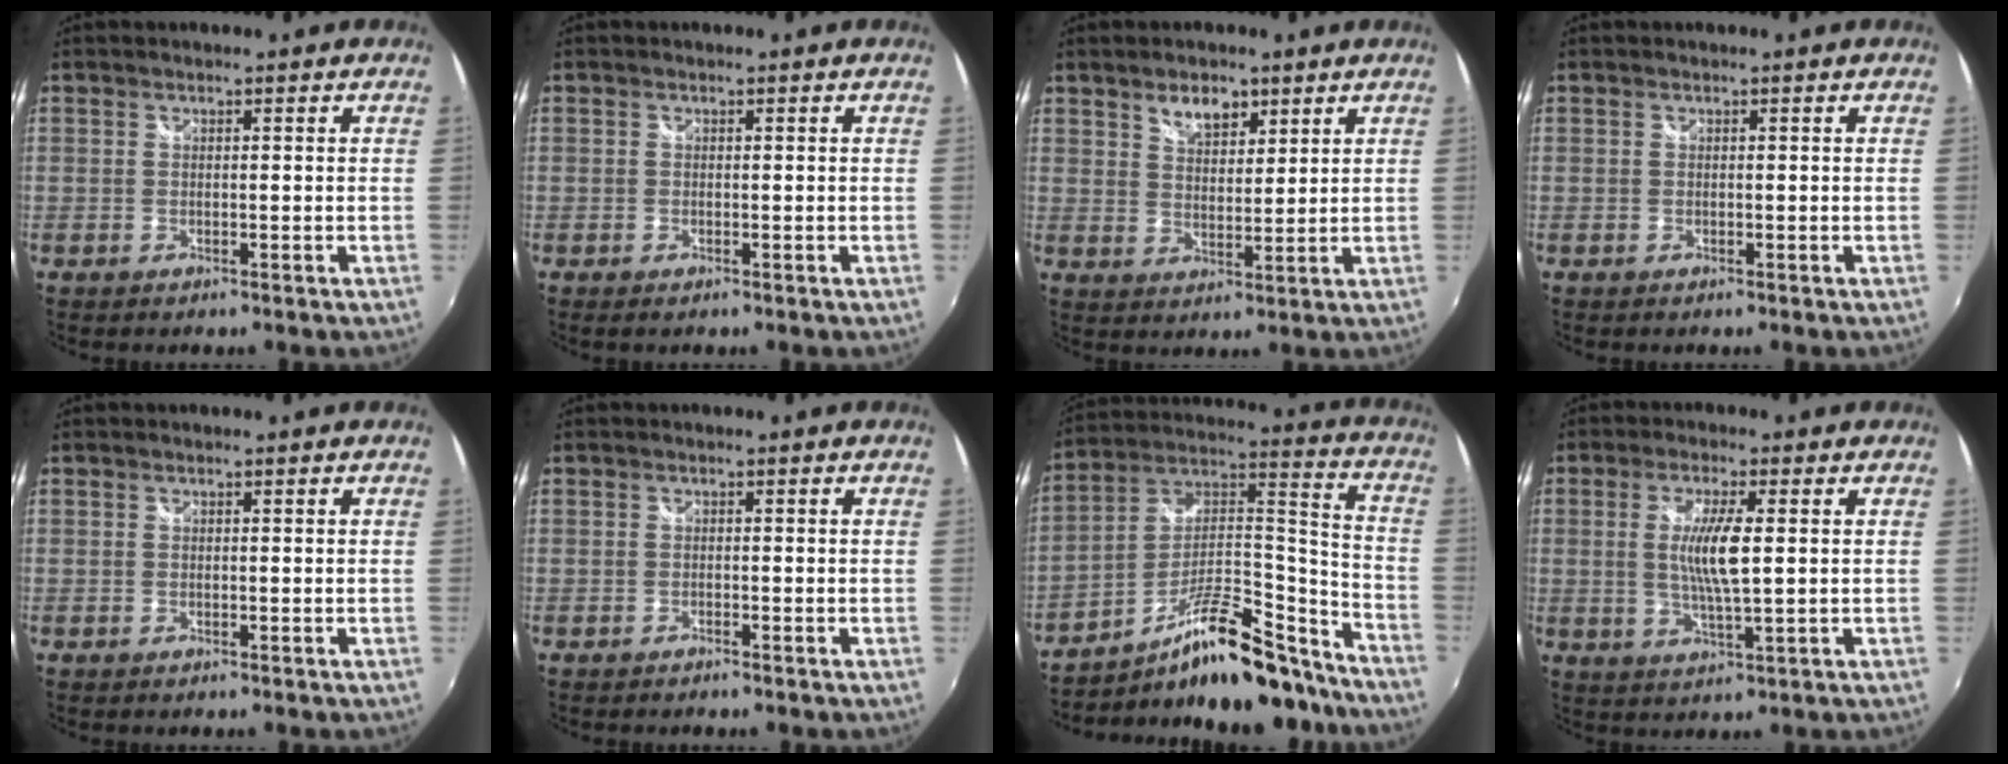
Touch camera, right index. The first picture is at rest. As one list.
[{"total": 0.0}, {"total": 5.7, "force": [3.7, 3.0, 3.1], "torque": [-0.042, 0.006, 0.066]}, {"total": 0.0}, {"total": 0.0}, {"total": 0.8, "force": [-0.7, 0.1, 0.3], "torque": [-0.008, -0.002, -0.013]}, {"total": 21.1, "force": [-16.1, 5.8, 12.4], "torque": [-0.192, 0.032, -0.243]}, {"total": 7.1, "force": [0.6, 0.9, 7.0], "torque": [-0.133, -0.006, 0.013]}]